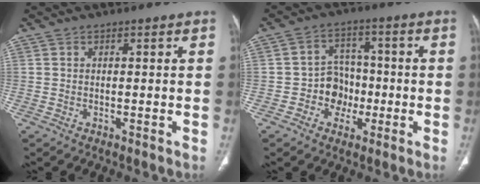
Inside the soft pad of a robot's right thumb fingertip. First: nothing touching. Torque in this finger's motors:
{"motor_torque": [0.58, 0.51, 0.34, 0.14, -0.01]}